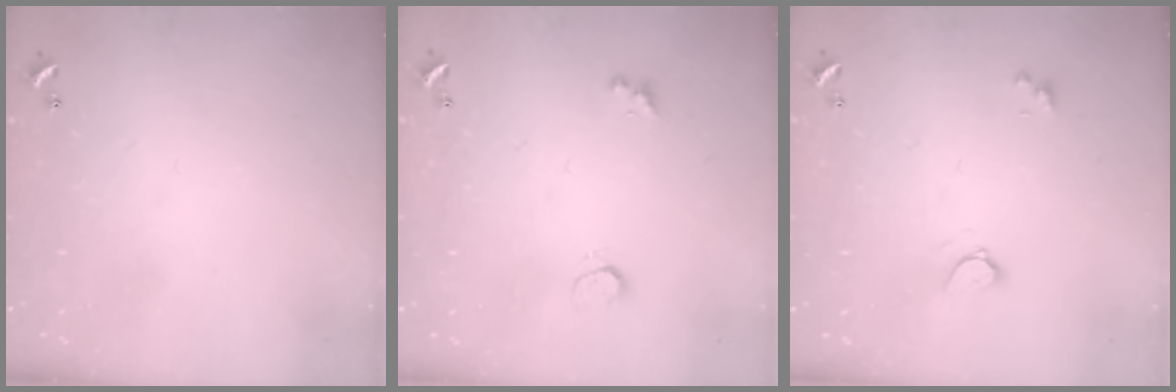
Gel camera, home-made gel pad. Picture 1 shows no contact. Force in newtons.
{"total": 2.2, "press": 1.9, "slide": 1.1}
{"total": 1.0, "press": 1.0, "slide": 0.2}